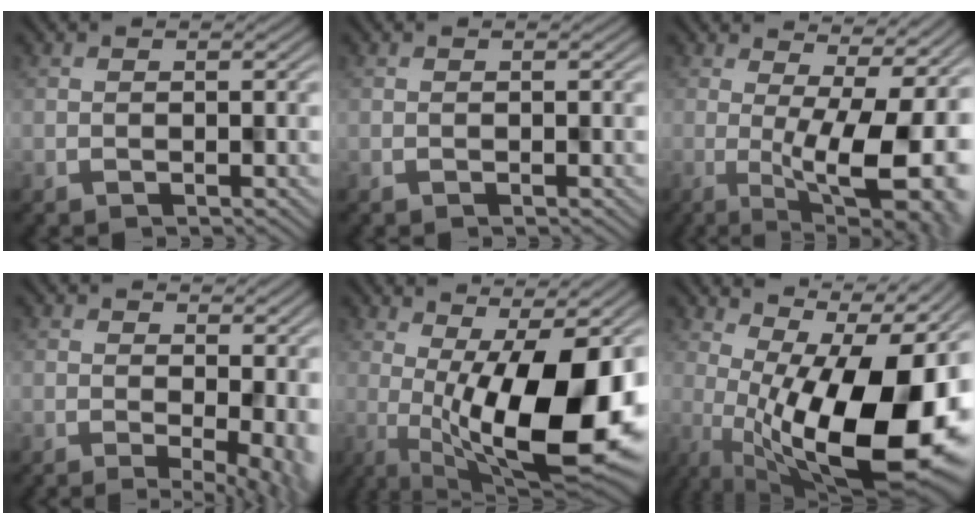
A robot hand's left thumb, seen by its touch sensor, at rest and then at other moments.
{"total": 0.0}
{"total": 12.3, "force": [-0.1, 3.5, 11.8], "torque": [-0.154, 0.004, 0.015]}
{"total": 6.1, "force": [-1.1, 1.9, 5.7], "torque": [-0.059, -0.010, 0.003]}
{"total": 15.8, "force": [-0.5, 5.2, 14.9], "torque": [-0.215, -0.005, 0.006]}
{"total": 18.8, "force": [-0.1, 7.8, 17.1], "torque": [-0.218, -0.009, -0.001]}